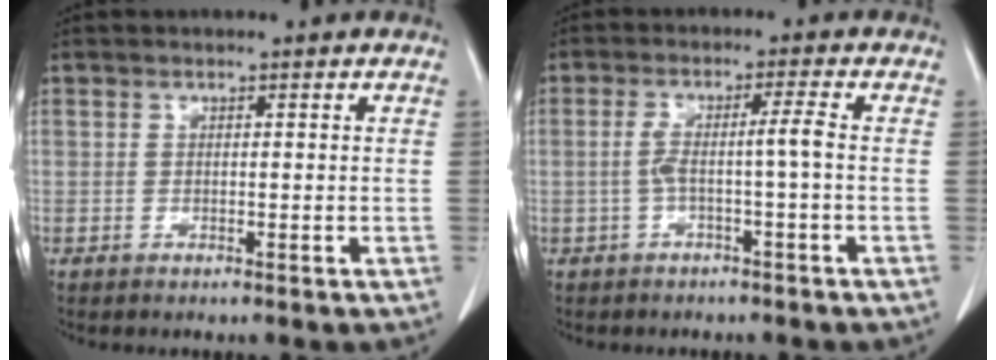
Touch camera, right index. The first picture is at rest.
{"total": 3.7, "force": [-0.8, -0.6, 3.6], "torque": [-0.072, 0.014, -0.009]}